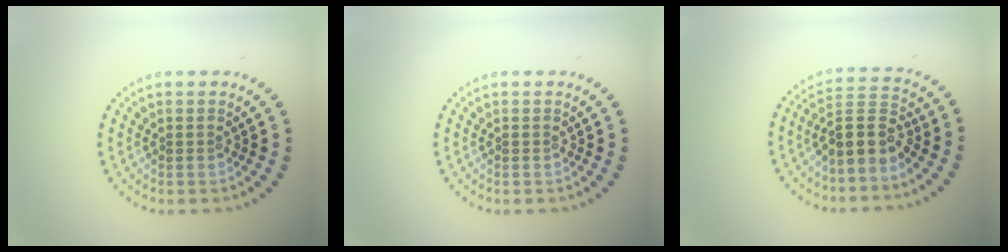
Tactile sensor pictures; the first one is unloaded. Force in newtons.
{"total": 0.0}
{"total": 3.8, "press": 3.4, "slide": 1.8}